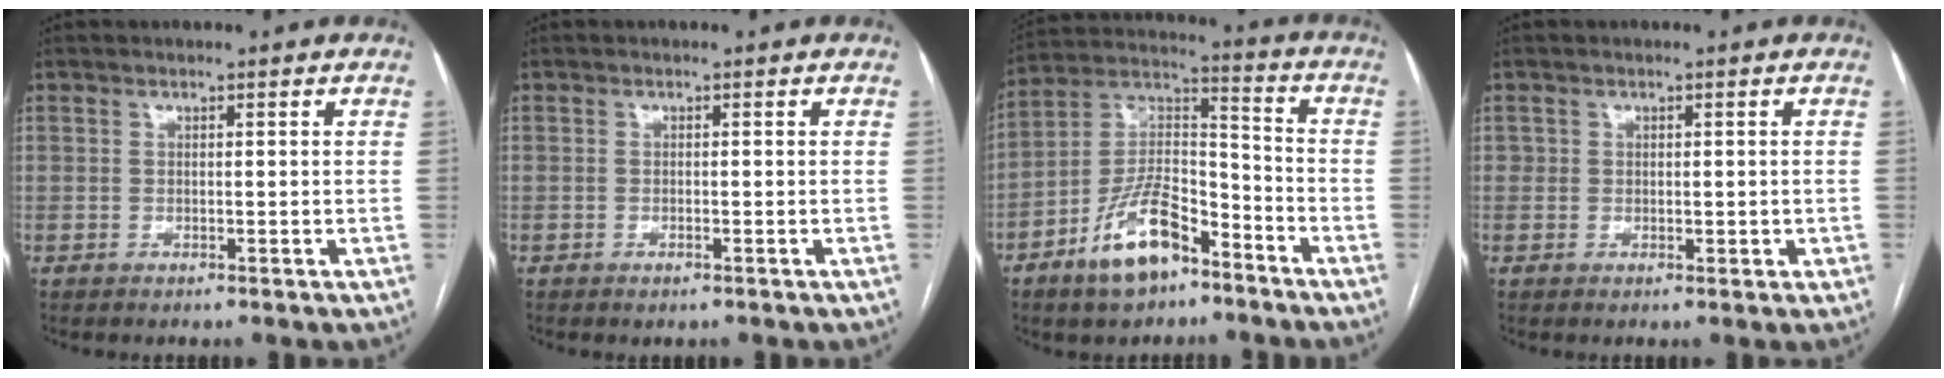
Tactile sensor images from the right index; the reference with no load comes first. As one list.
[{"total": 0.7, "force": [-0.5, 0.1, 0.5], "torque": [-0.010, -0.001, -0.005]}, {"total": 13.3, "force": [-8.1, 5.5, 8.9], "torque": [-0.179, 0.014, -0.145]}, {"total": 1.5, "force": [-0.1, 1.3, 0.7], "torque": [-0.007, 0.005, 0.002]}]